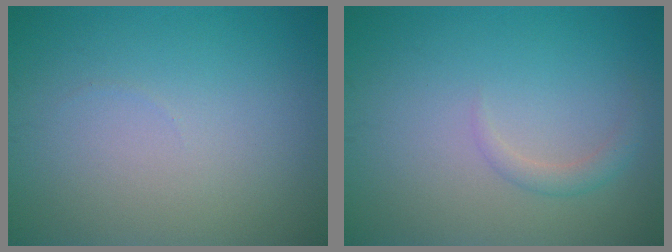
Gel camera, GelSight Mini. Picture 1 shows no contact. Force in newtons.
{"total": 1.3, "press": 1.3, "slide": 0.1}